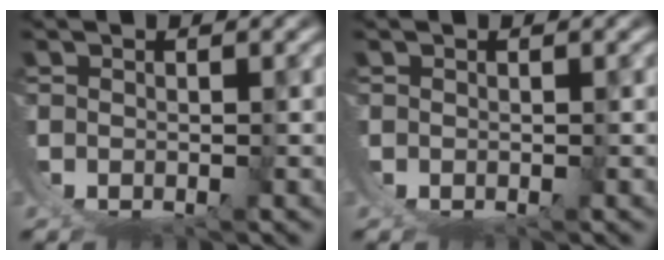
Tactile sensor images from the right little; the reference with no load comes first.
{"total": 0.0}